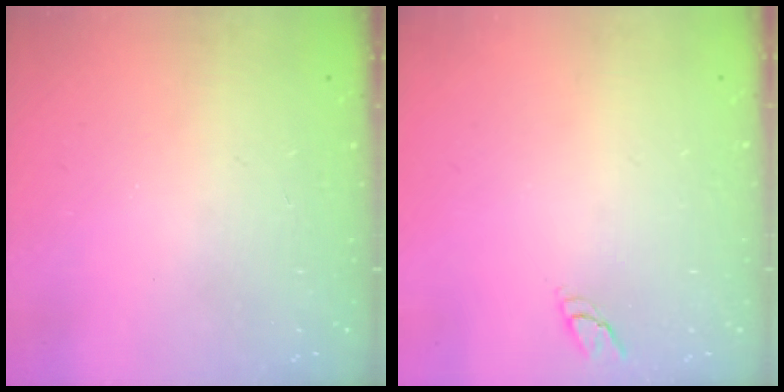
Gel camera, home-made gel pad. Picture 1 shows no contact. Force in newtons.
{"total": 3.6, "press": 3.6, "slide": 0.4}